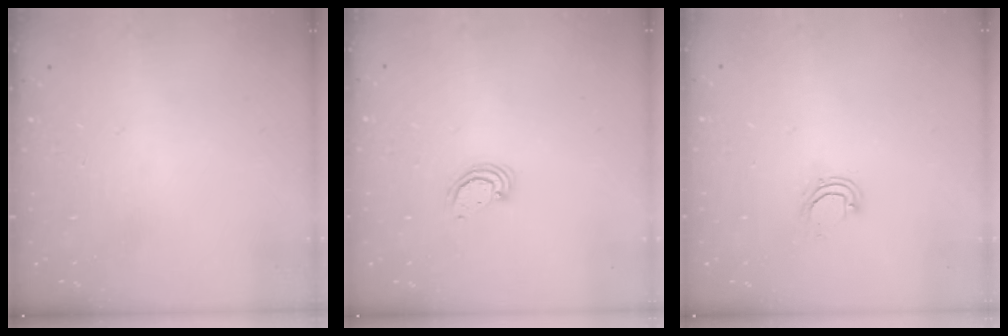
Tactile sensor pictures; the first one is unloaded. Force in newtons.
{"total": 2.3, "press": 2.3, "slide": 0.3}
{"total": 4.6, "press": 4.5, "slide": 0.3}